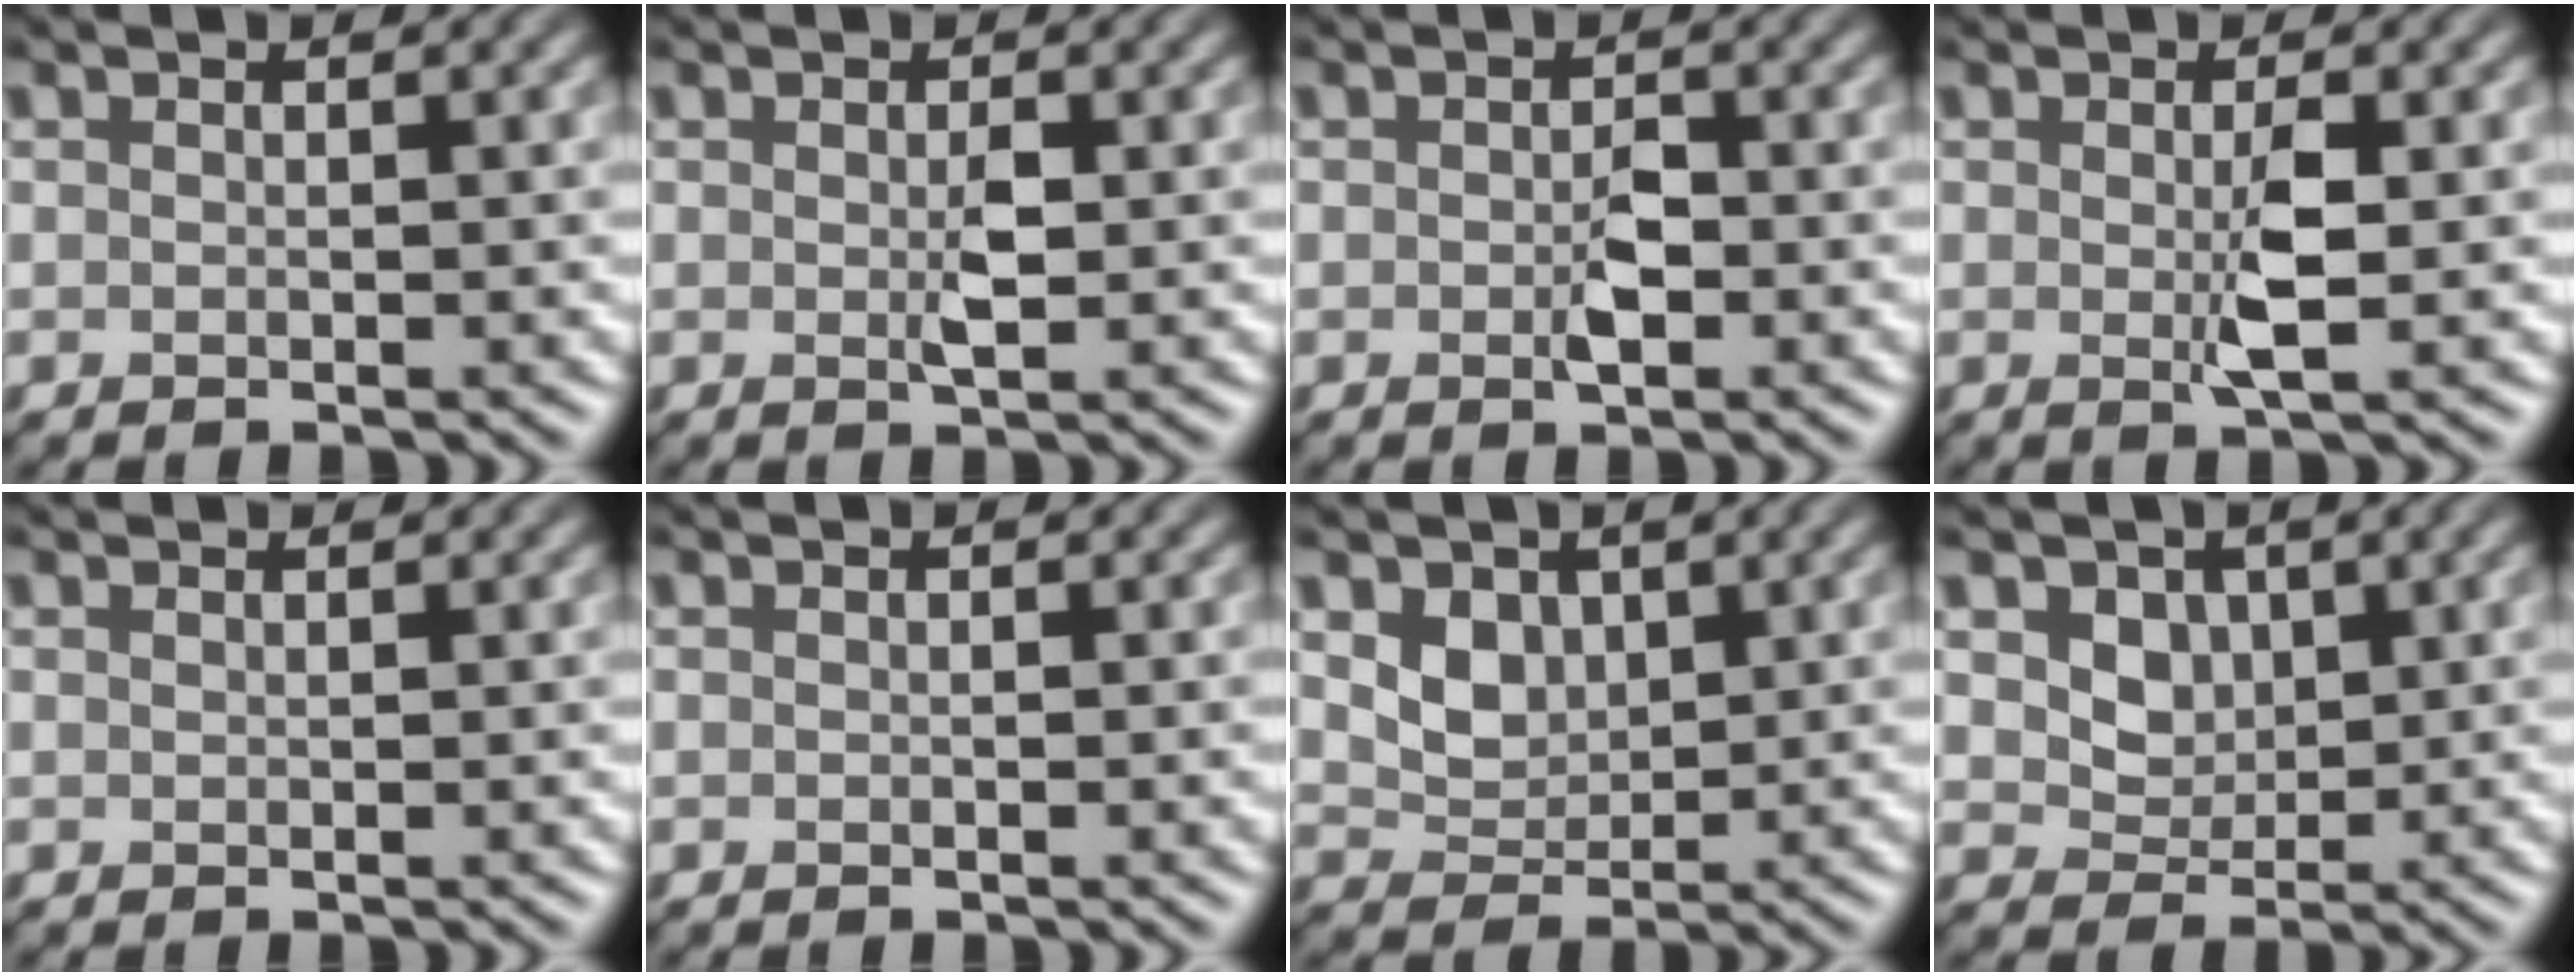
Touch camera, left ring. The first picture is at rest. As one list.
[{"total": 1.3, "force": [-0.2, 0.5, 1.2], "torque": [-0.027, -0.002, -0.003]}, {"total": 1.7, "force": [-0.6, 0.9, 1.3], "torque": [-0.023, 0.000, -0.012]}, {"total": 2.1, "force": [-0.3, 0.3, 2.1], "torque": [-0.043, -0.003, -0.006]}, {"total": 0.6, "force": [0.6, 0.0, -0.1], "torque": [-0.002, 0.000, 0.005]}, {"total": 0.7, "force": [-0.1, 0.2, 0.7], "torque": [-0.007, 0.003, -0.005]}, {"total": 2.6, "force": [0.9, 2.1, 1.3], "torque": [-0.033, -0.007, 0.017]}, {"total": 2.6, "force": [0.8, 2.1, 1.2], "torque": [-0.033, -0.014, 0.015]}]